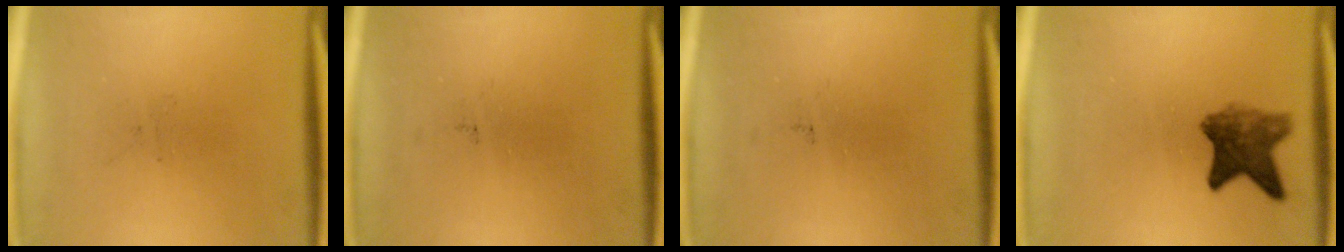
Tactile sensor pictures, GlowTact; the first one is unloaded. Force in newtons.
{"total": 0.0}
{"total": 0.0}
{"total": 6.1}